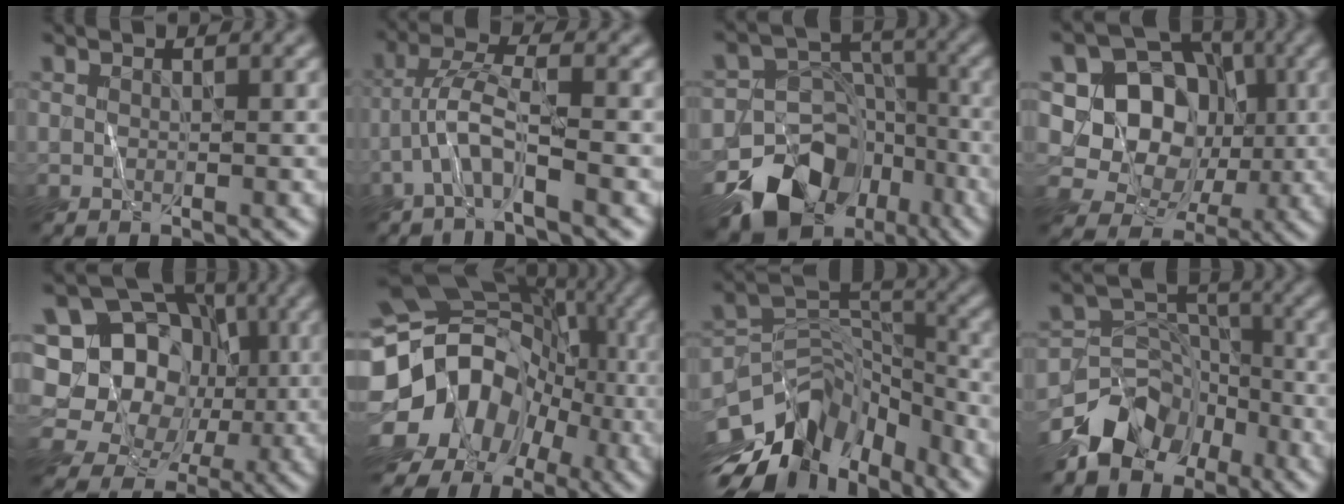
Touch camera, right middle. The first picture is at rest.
{"total": 3.5, "force": [-2.2, 0.0, 2.8], "torque": [-0.061, 0.013, -0.047]}
{"total": 12.5, "force": [-8.4, 8.5, 3.8], "torque": [-0.072, -0.004, -0.132]}
{"total": 8.8, "force": [1.3, 7.7, 4.1], "torque": [-0.068, 0.003, 0.007]}
{"total": 12.9, "force": [2.2, 11.2, 6.0], "torque": [-0.116, 0.047, 0.016]}
{"total": 15.7, "force": [-4.9, 13.4, 6.6], "torque": [-0.140, -0.009, -0.108]}
{"total": 10.4, "force": [-7.3, 5.4, 5.1], "torque": [-0.094, 0.017, -0.141]}
{"total": 6.8, "force": [-5.4, 4.0, 1.4], "torque": [-0.005, 0.006, -0.100]}